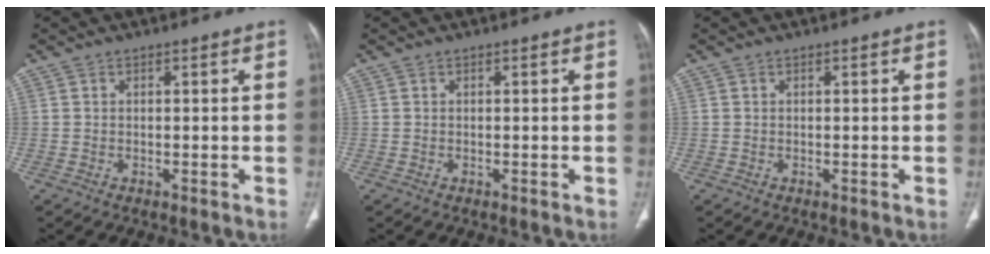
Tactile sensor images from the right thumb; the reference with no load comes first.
{"total": 0.0}
{"total": 0.0}